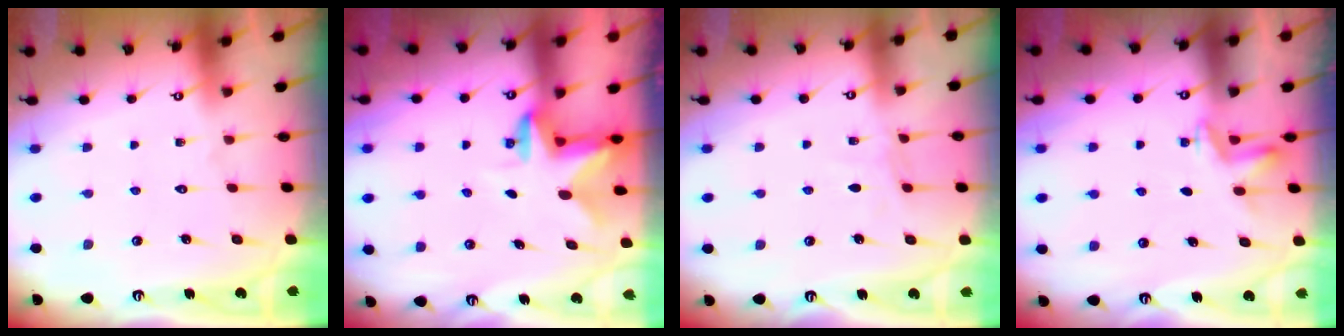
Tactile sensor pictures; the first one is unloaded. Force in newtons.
{"total": 2.3, "press": 2.3, "slide": 0.4}
{"total": 3.9, "press": 3.9, "slide": 0.5}
{"total": 2.8, "press": 2.7, "slide": 0.9}